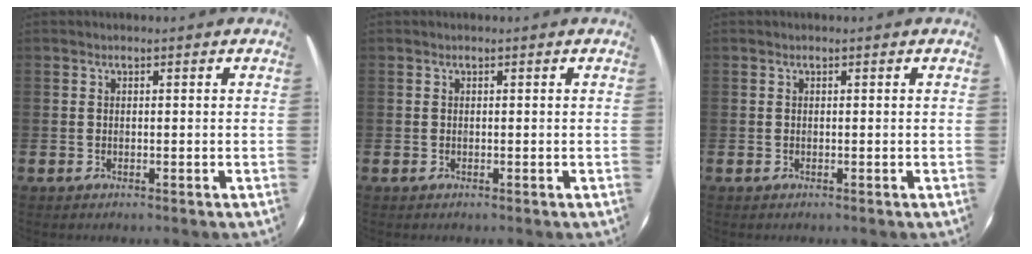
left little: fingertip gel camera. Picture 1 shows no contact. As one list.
[{"total": 0.0}, {"total": 0.0}]